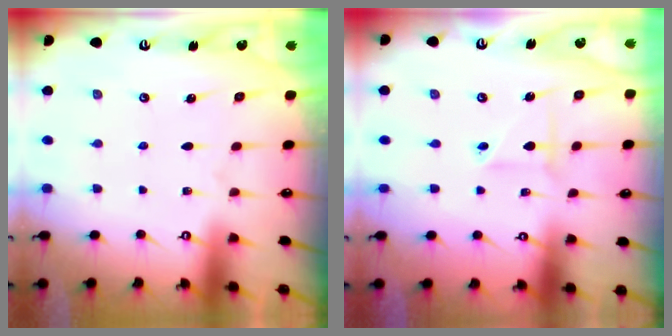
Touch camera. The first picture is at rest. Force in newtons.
{"total": 3.1, "press": 3.1, "slide": 0.2}